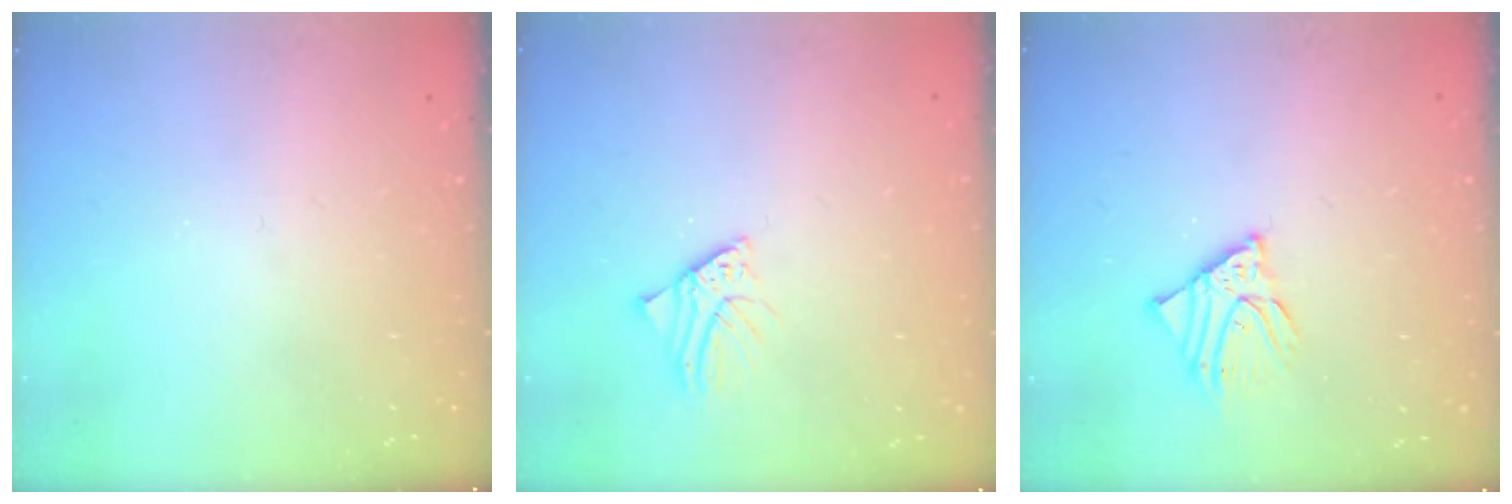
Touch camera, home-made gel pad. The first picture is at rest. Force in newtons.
{"total": 2.6, "press": 2.6, "slide": 0.4}
{"total": 6.1, "press": 6.1, "slide": 0.6}